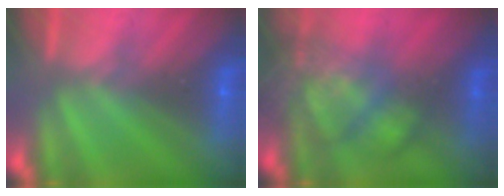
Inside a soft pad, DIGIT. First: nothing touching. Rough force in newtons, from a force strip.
{"total": 4.1}